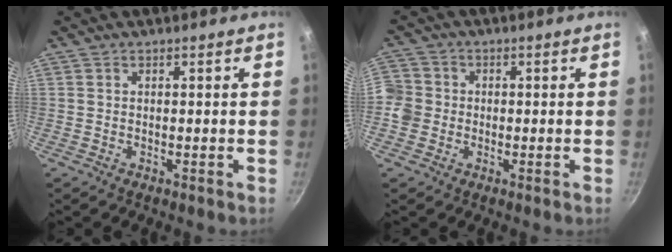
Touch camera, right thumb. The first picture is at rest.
{"total": 6.1, "force": [-1.2, 5.6, 2.0], "torque": [-0.019, 0.014, -0.036]}